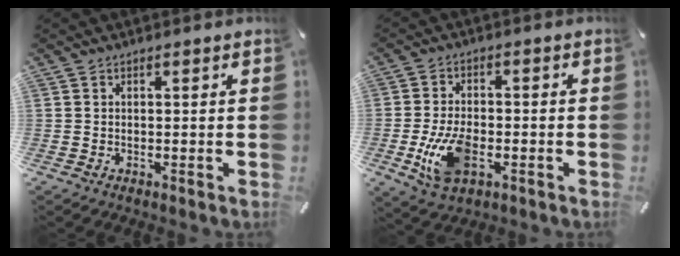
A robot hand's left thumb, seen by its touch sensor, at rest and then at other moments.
{"total": 10.5, "force": [-2.9, 6.3, 7.9], "torque": [-0.168, -0.001, -0.053]}